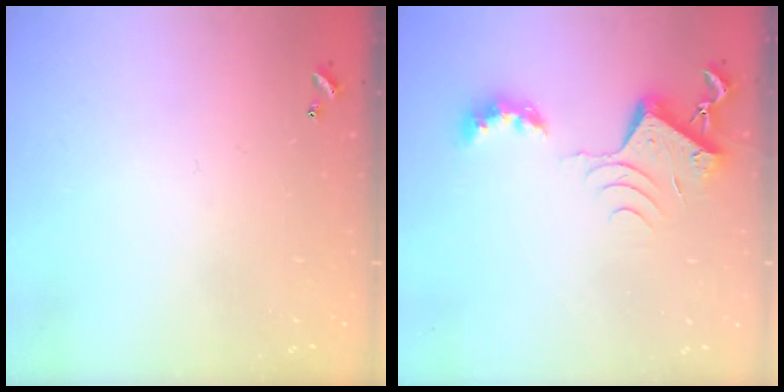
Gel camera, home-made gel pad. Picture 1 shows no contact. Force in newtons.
{"total": 7.8, "press": 7.7, "slide": 1.1}